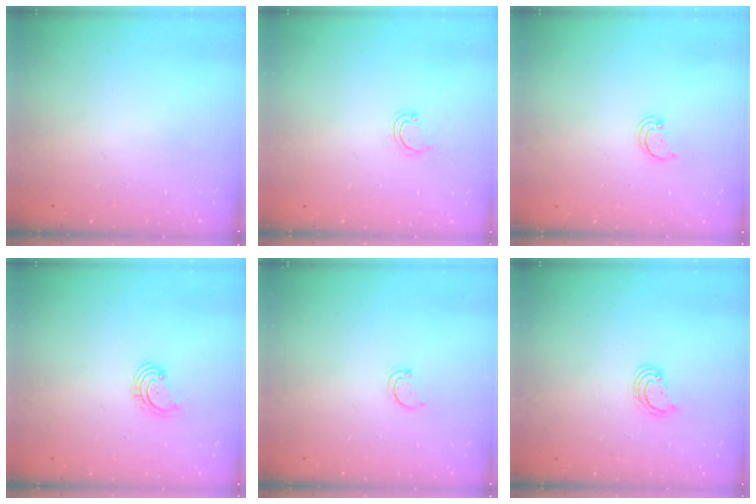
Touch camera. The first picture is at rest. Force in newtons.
{"total": 3.4, "press": 3.4, "slide": 0.2}
{"total": 2.2, "press": 2.2, "slide": 0.1}
{"total": 1.8, "press": 1.7, "slide": 0.7}
{"total": 2.6, "press": 2.5, "slide": 0.4}
{"total": 2.5, "press": 2.5, "slide": 0.3}